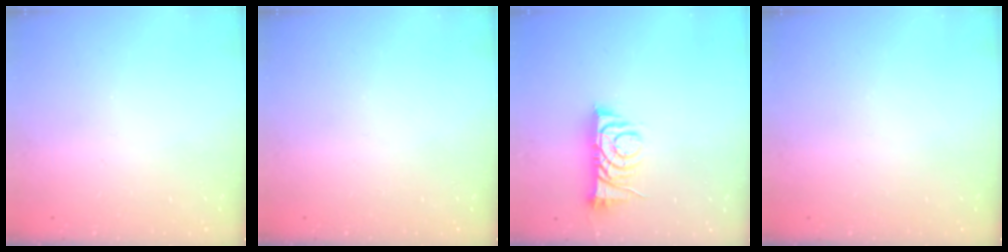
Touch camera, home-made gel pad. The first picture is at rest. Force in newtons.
{"total": 0.0}
{"total": 8.2, "press": 8.2, "slide": 0.2}
{"total": 0.0}